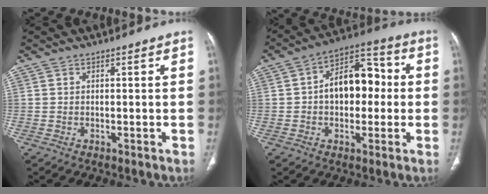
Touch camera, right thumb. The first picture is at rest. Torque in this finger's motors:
{"motor_torque": [-0.53, 0.92, 0.05, 0.11, 0.09]}